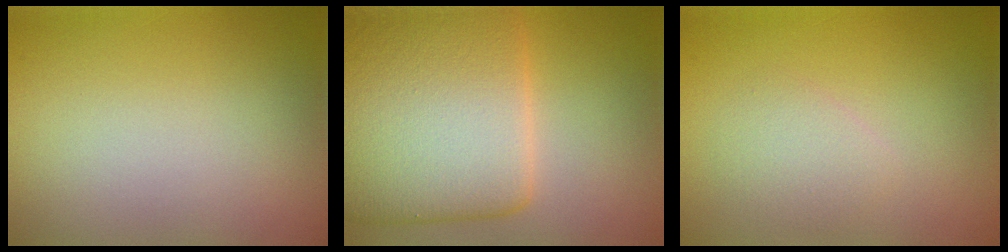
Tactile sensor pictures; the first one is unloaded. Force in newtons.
{"total": 12.5, "press": 12.5, "slide": 0.2}
{"total": 1.8, "press": 1.8, "slide": 0.1}